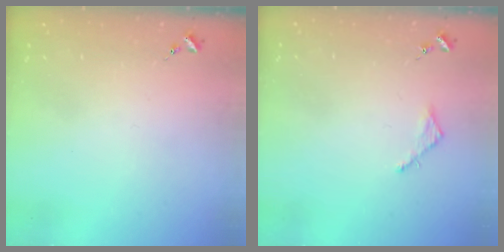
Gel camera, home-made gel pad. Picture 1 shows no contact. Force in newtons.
{"total": 2.5, "press": 2.5, "slide": 0.2}